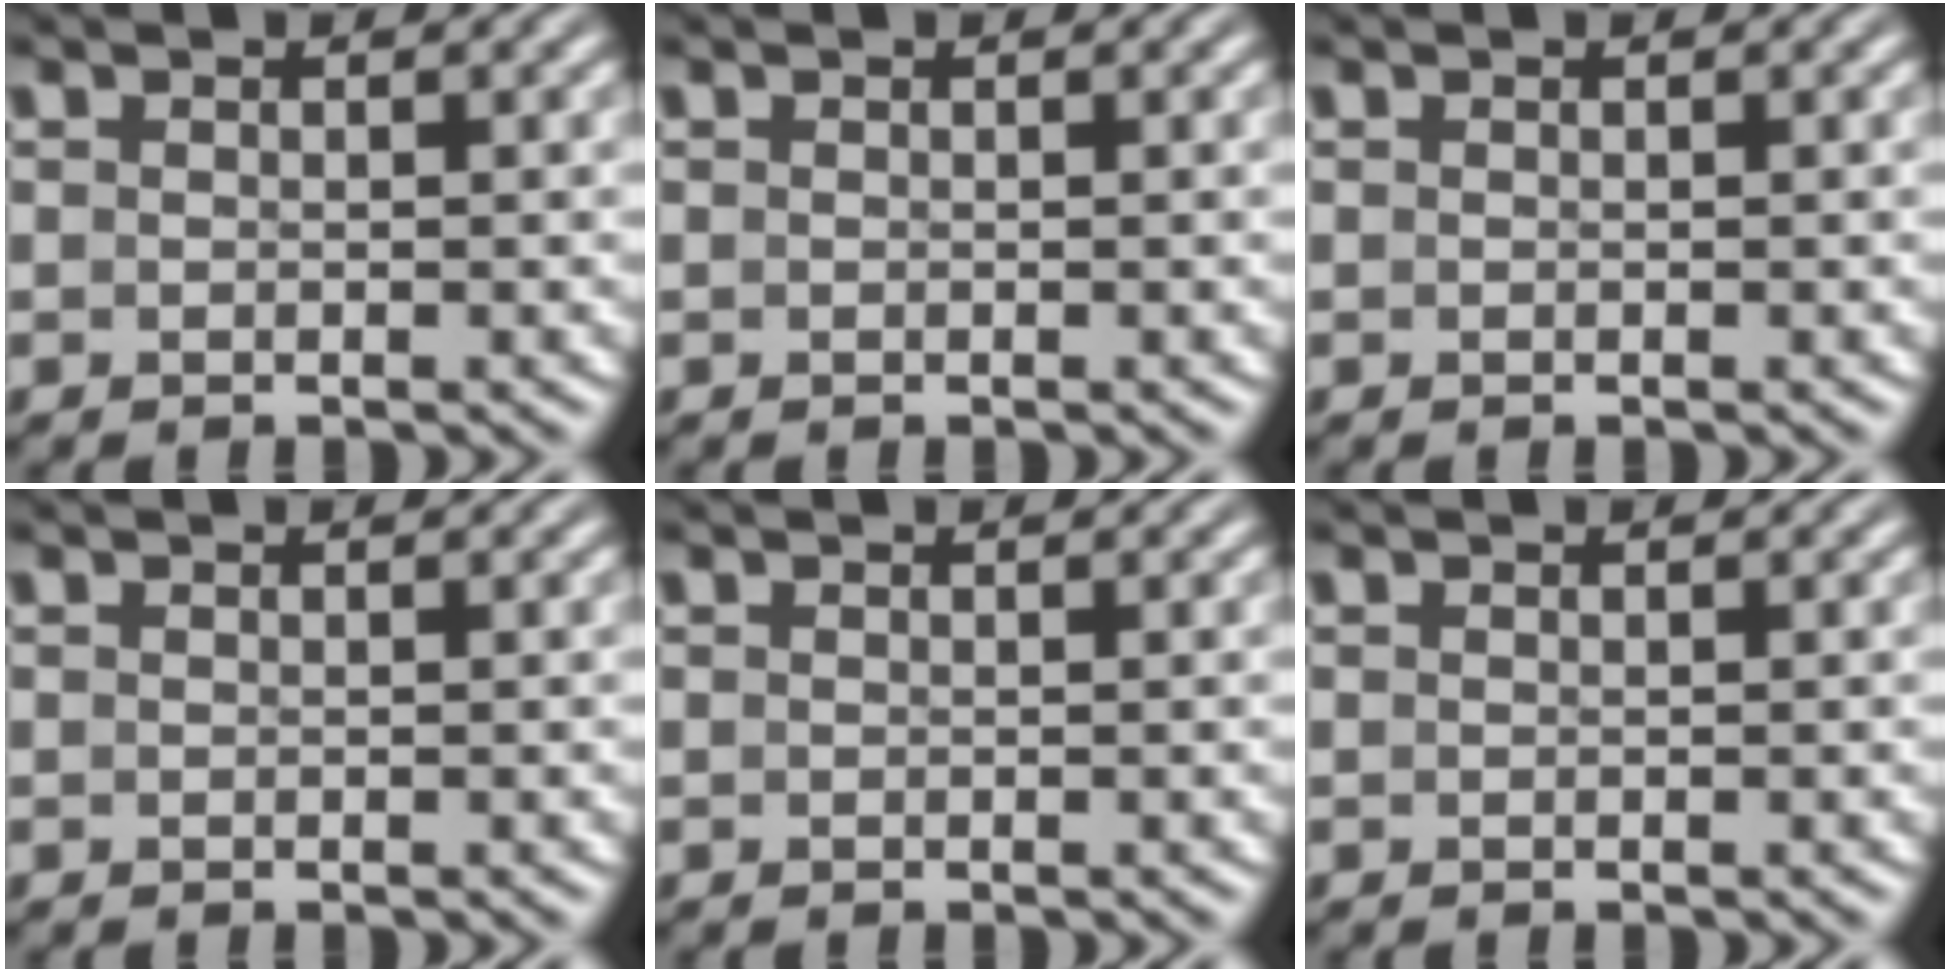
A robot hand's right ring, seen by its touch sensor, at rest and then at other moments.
{"total": 0.0}
{"total": 0.0}
{"total": 0.0}
{"total": 0.0}
{"total": 0.0}